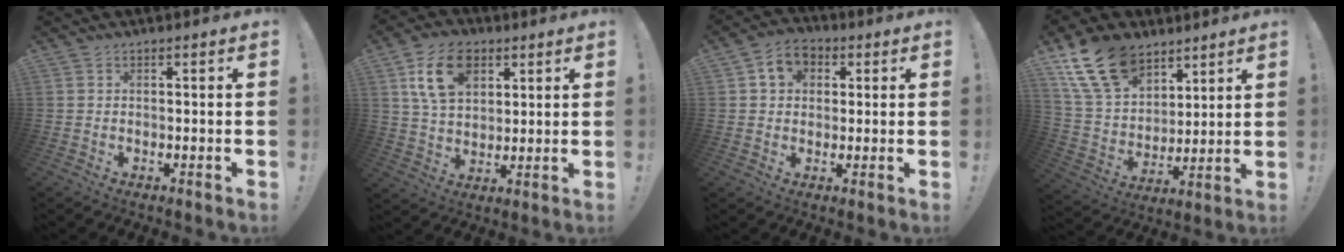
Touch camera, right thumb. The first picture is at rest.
{"total": 14.2, "force": [6.1, 9.8, 8.3], "torque": [-0.132, -0.006, 0.119]}
{"total": 7.4, "force": [2.3, 5.9, 3.7], "torque": [-0.060, 0.008, 0.045]}
{"total": 17.8, "force": [11.2, 11.0, 8.4], "torque": [-0.158, -0.061, 0.214]}